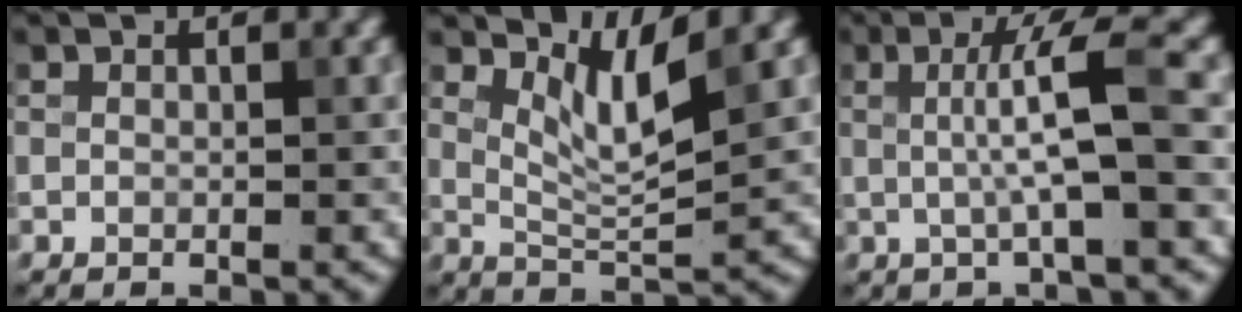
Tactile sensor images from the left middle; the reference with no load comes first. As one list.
[{"total": 3.2, "force": [2.0, 0.5, 2.5], "torque": [-0.055, -0.009, 0.045]}, {"total": 4.4, "force": [0.0, 0.1, 4.4], "torque": [-0.080, 0.008, 0.002]}]